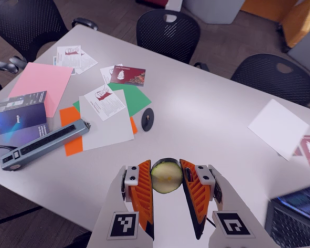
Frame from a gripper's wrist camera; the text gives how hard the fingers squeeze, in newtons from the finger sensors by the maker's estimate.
{"total": 12.1, "left": 12.8, "right": 11.4}